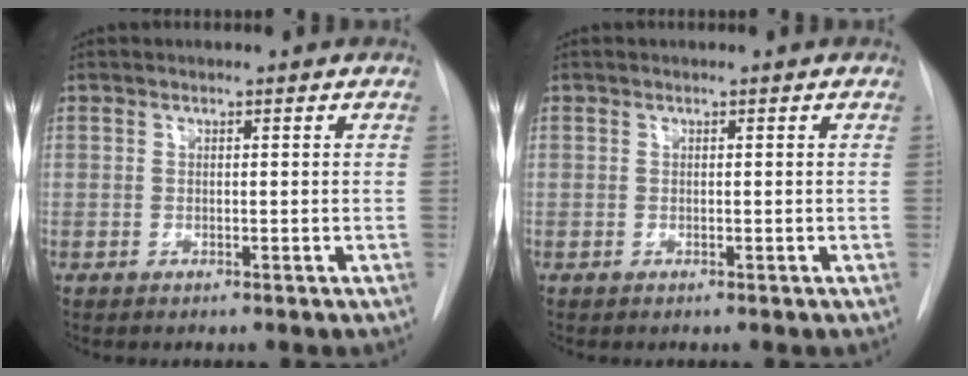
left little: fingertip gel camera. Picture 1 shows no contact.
{"total": 0.0}